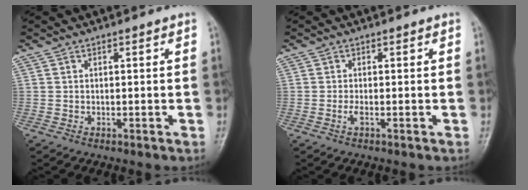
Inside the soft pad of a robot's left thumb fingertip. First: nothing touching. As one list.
[{"total": 1.4, "force": [-0.3, 0.4, 1.3], "torque": [-0.025, 0.003, -0.008]}]